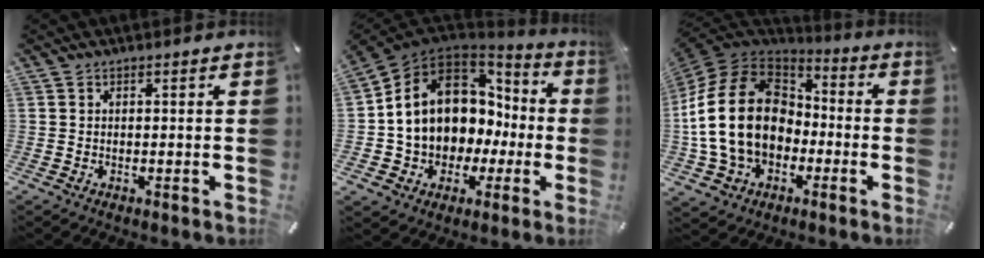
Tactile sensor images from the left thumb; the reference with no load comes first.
{"total": 13.1, "force": [2.7, 10.8, 7.0], "torque": [-0.154, -0.027, 0.054]}
{"total": 21.2, "force": [-1.9, 16.5, 13.2], "torque": [-0.286, 0.025, -0.035]}